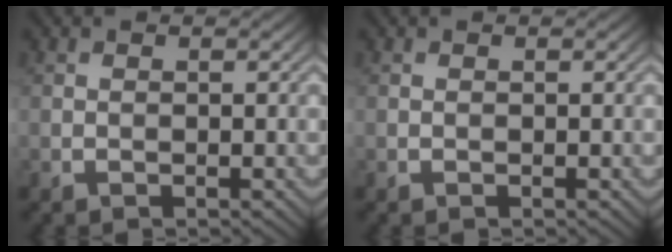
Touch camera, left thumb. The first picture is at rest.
{"total": 0.0}